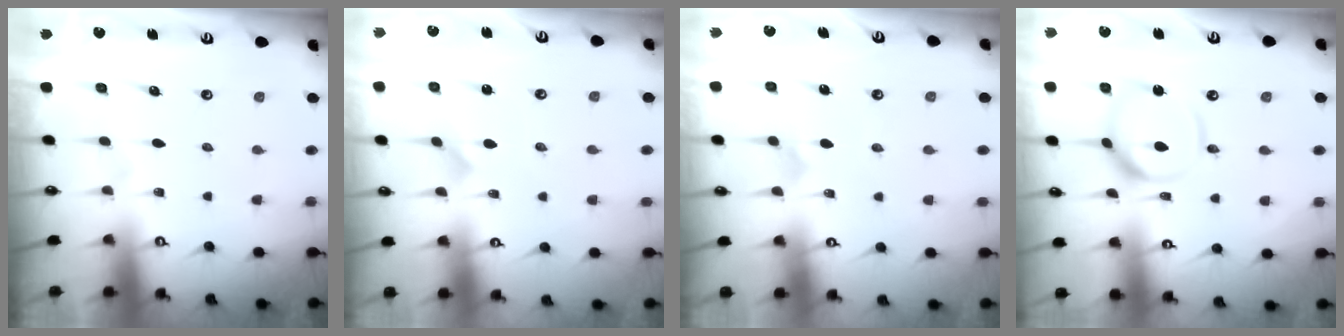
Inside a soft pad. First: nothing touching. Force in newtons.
{"total": 2.2, "press": 2.2, "slide": 0.2}
{"total": 3.4, "press": 3.4, "slide": 0.4}
{"total": 11.7, "press": 11.6, "slide": 1.2}